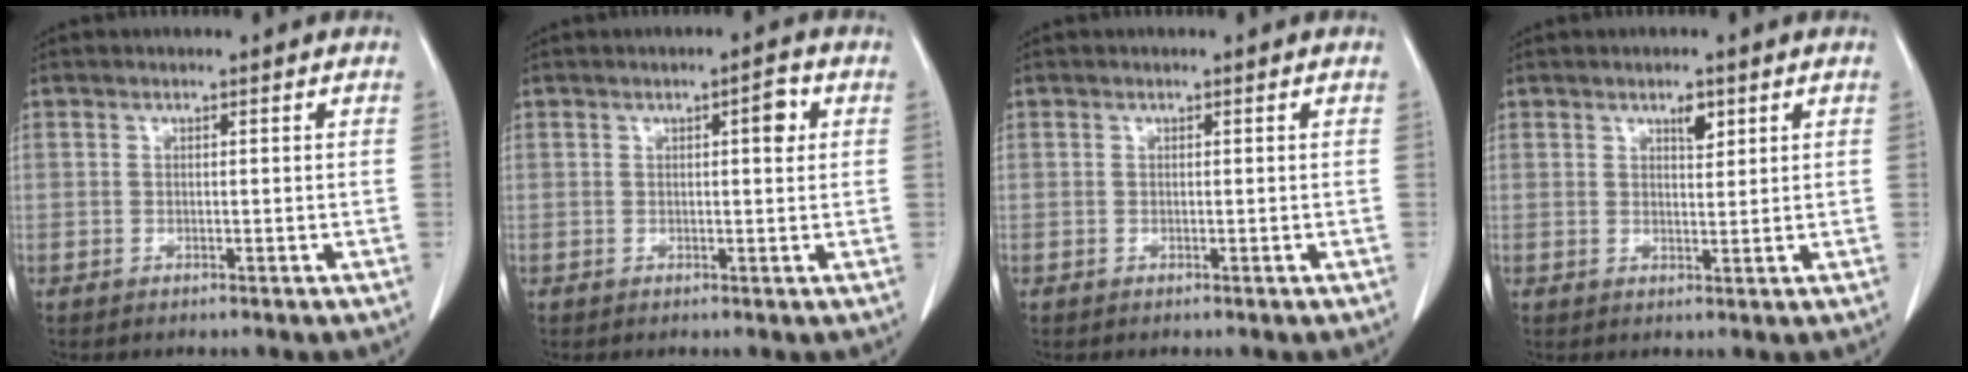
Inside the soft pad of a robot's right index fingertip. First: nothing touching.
{"total": 2.7, "force": [0.8, 0.7, 2.5], "torque": [-0.034, 0.003, 0.009]}
{"total": 0.0}
{"total": 2.3, "force": [1.4, 0.9, 1.6], "torque": [-0.026, -0.004, 0.024]}